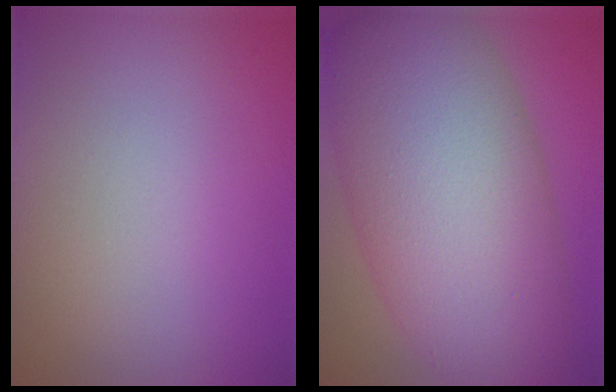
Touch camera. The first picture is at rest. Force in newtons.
{"total": 14.3, "press": 14.3, "slide": 0.6}